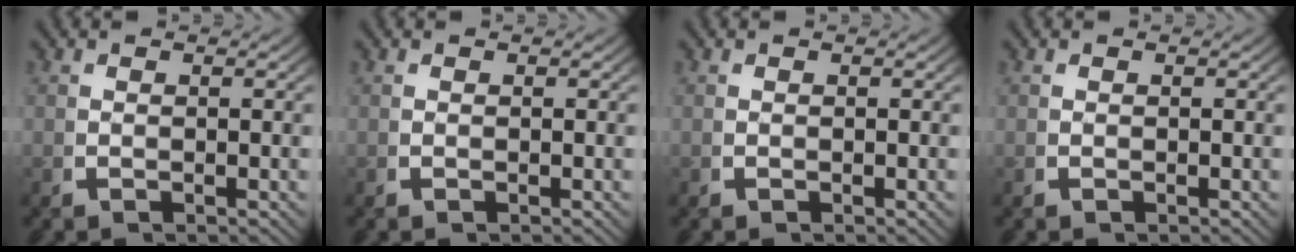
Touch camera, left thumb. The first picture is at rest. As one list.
[{"total": 0.0}, {"total": 0.0}, {"total": 0.0}]